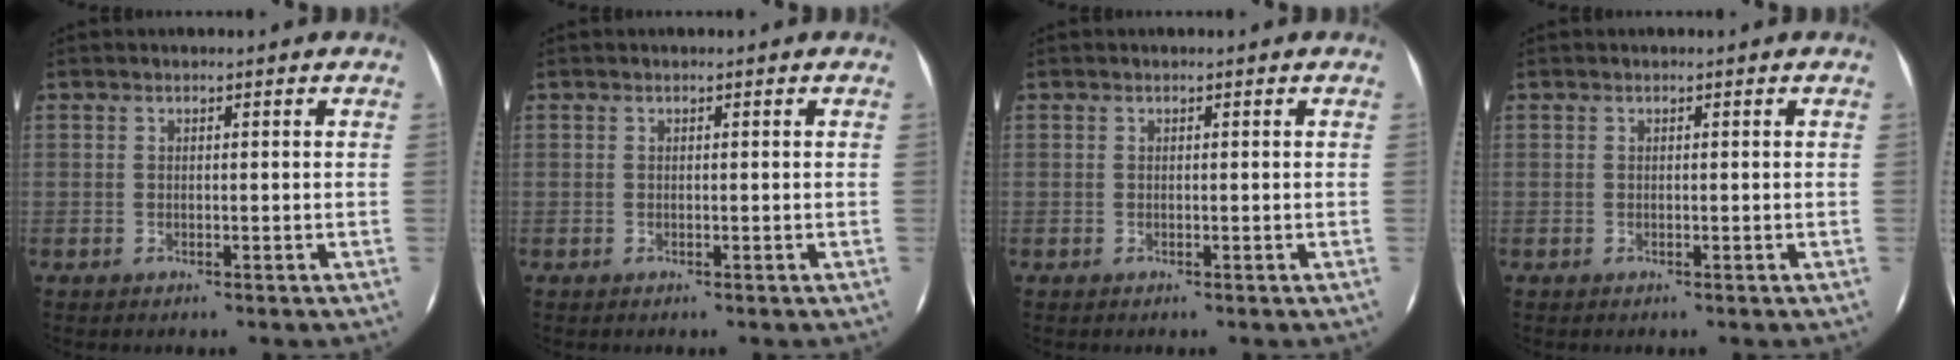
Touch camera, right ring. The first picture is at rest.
{"total": 0.0}
{"total": 0.0}
{"total": 0.0}